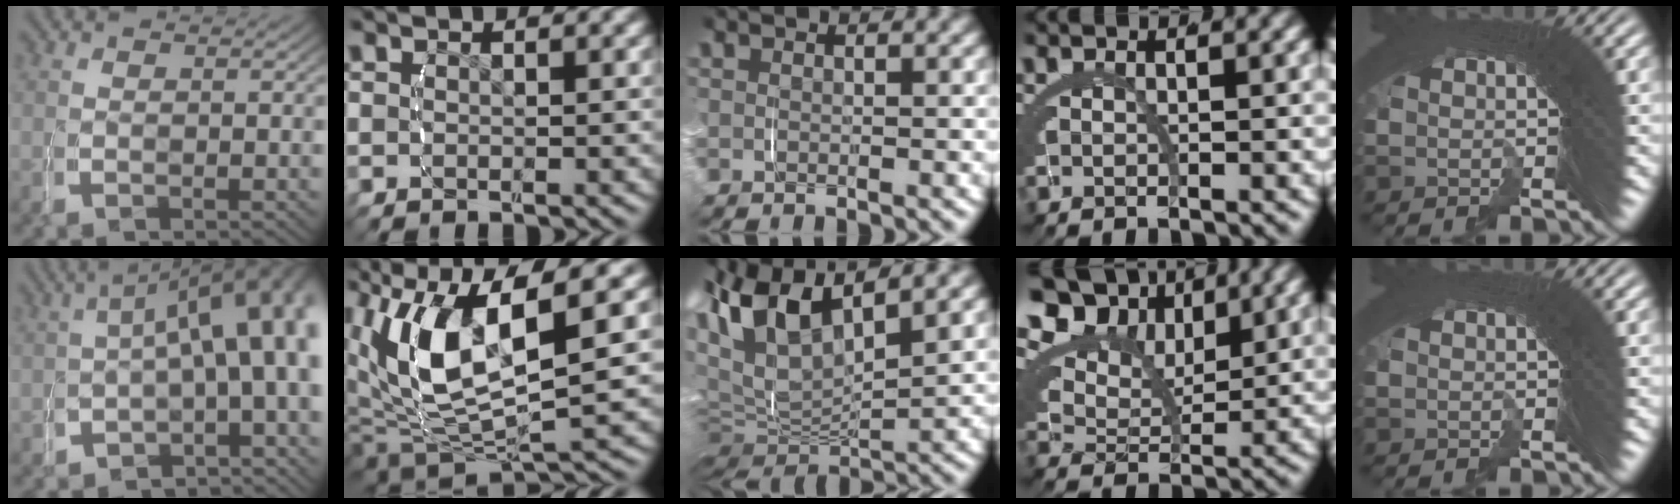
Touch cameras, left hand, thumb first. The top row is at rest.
{"thumb": {"total": 11.7, "force": [0.5, 7.0, 9.4], "torque": [-0.096, -0.006, -0.003]}, "index": {"total": 10.9, "force": [-0.6, 7.5, 7.9], "torque": [-0.201, -0.033, 0.006]}, "middle": {"total": 12.4, "force": [3.8, 8.3, 8.4], "torque": [-0.197, -0.003, 0.058]}, "ring": {"total": 12.9, "force": [6.6, 8.6, 7.0], "torque": [-0.137, 0.023, 0.091]}}